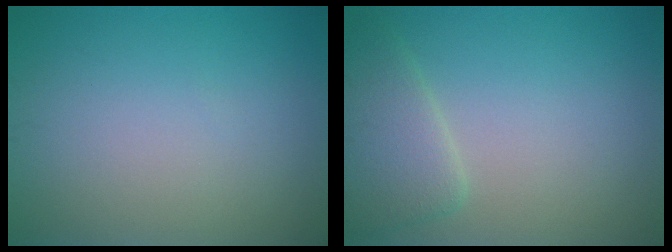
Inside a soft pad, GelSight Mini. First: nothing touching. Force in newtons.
{"total": 3.2, "press": 3.2, "slide": 0.3}